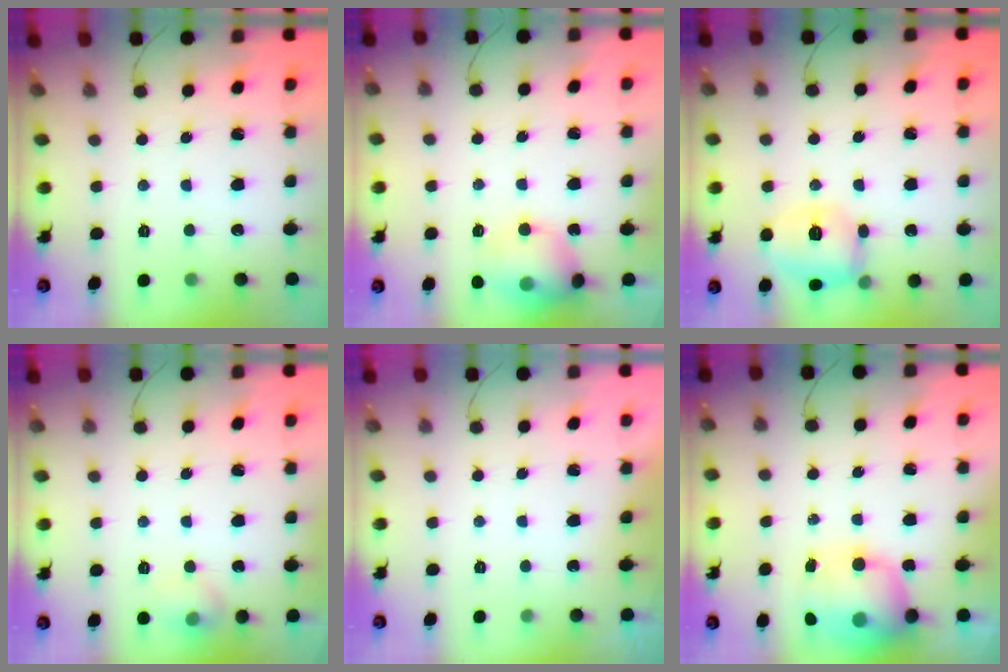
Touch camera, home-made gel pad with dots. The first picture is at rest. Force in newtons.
{"total": 13.1, "press": 12.9, "slide": 2.1}
{"total": 12.9, "press": 12.7, "slide": 1.8}
{"total": 7.5, "press": 7.2, "slide": 1.8}
{"total": 0.0}
{"total": 14.7, "press": 14.2, "slide": 3.5}